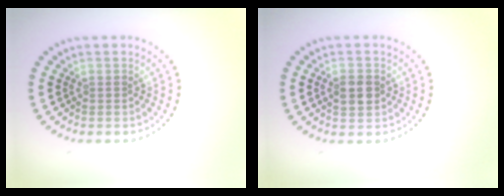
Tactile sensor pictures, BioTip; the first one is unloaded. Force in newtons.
{"total": 2.8, "press": 2.8, "slide": 0.1}